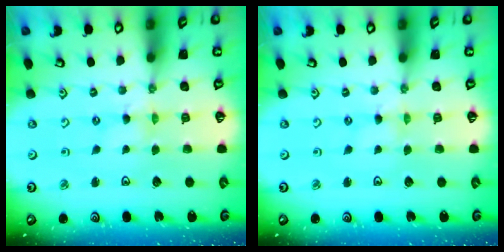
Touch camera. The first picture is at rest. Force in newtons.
{"total": 0.0}